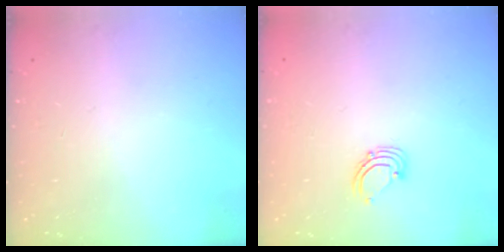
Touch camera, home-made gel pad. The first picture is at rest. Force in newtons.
{"total": 2.9, "press": 2.9, "slide": 0.2}